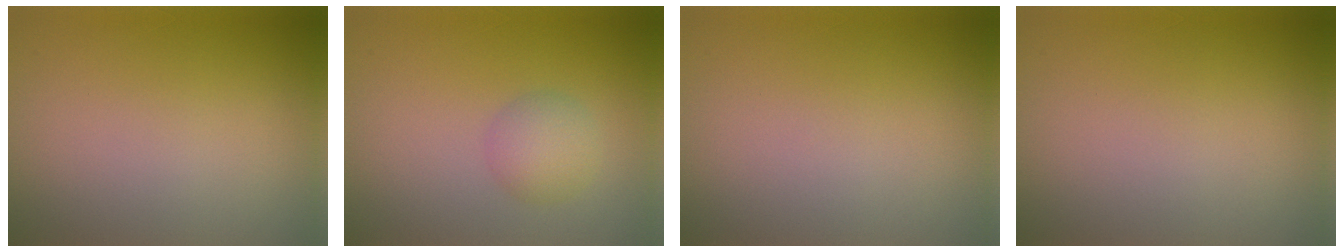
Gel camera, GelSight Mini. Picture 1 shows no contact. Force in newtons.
{"total": 2.4, "press": 2.4, "slide": 0.1}
{"total": 0.0}
{"total": 0.0}